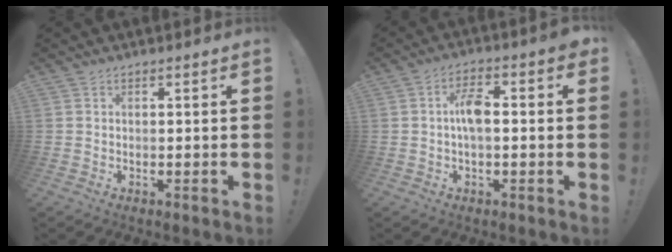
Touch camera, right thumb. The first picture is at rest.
{"total": 7.6, "force": [-0.2, 3.4, 6.8], "torque": [-0.114, 0.009, -0.007]}